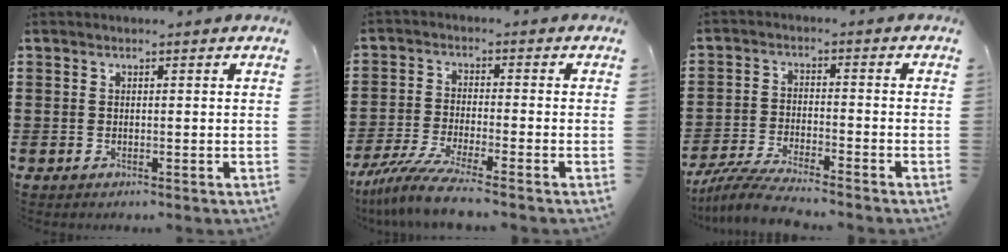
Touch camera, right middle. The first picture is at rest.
{"total": 6.9, "force": [-5.9, 0.0, 3.7], "torque": [-0.090, -0.019, -0.114]}
{"total": 5.8, "force": [-5.5, 0.2, 2.0], "torque": [-0.052, -0.010, -0.108]}